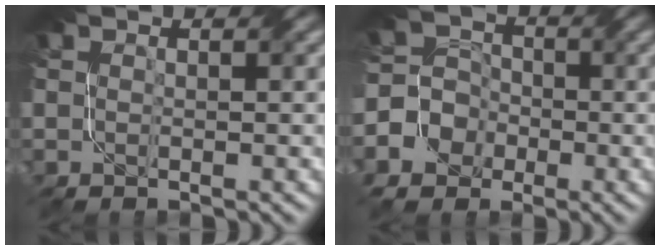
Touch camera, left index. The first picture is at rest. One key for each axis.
{"total": 6.7, "fx": -3.3, "fy": 5.6, "fz": 1.5, "tx": -0.029, "ty": 0.004, "tz": -0.088}